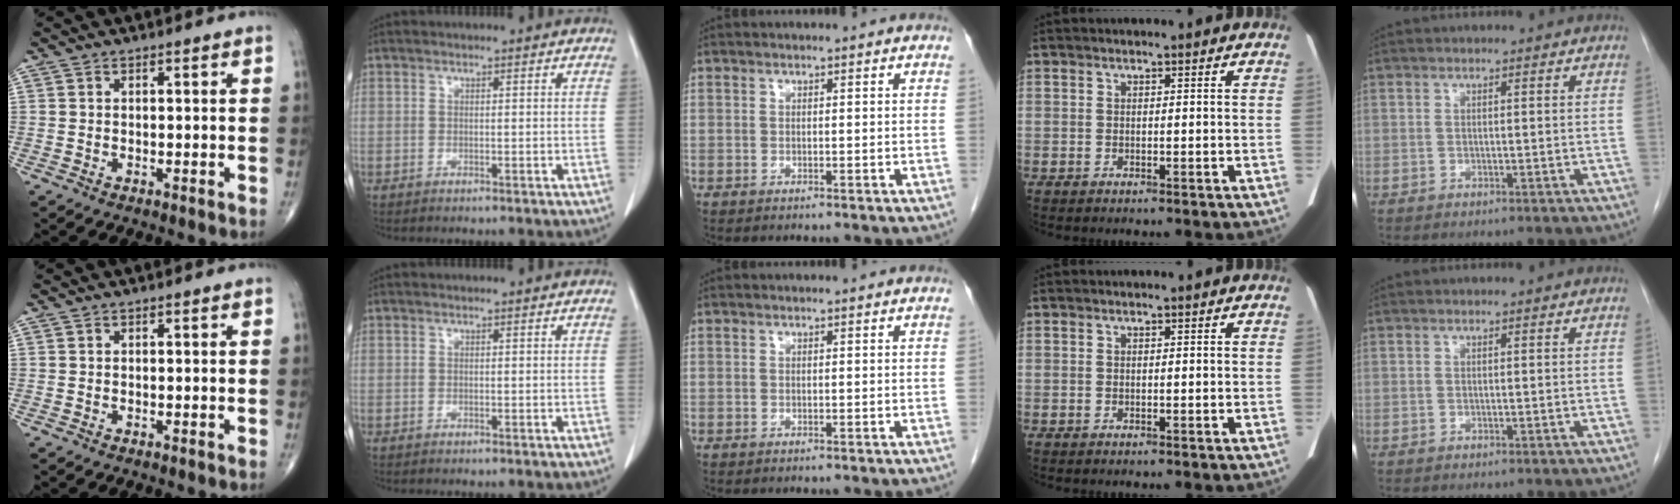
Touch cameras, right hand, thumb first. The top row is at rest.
{}